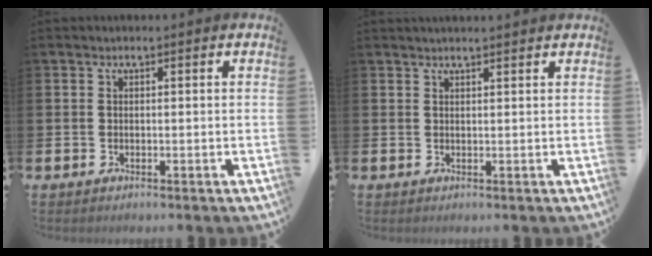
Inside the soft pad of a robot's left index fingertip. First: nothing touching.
{"total": 1.2, "force": [1.1, -0.1, 0.2], "torque": [0.006, -0.005, 0.019]}